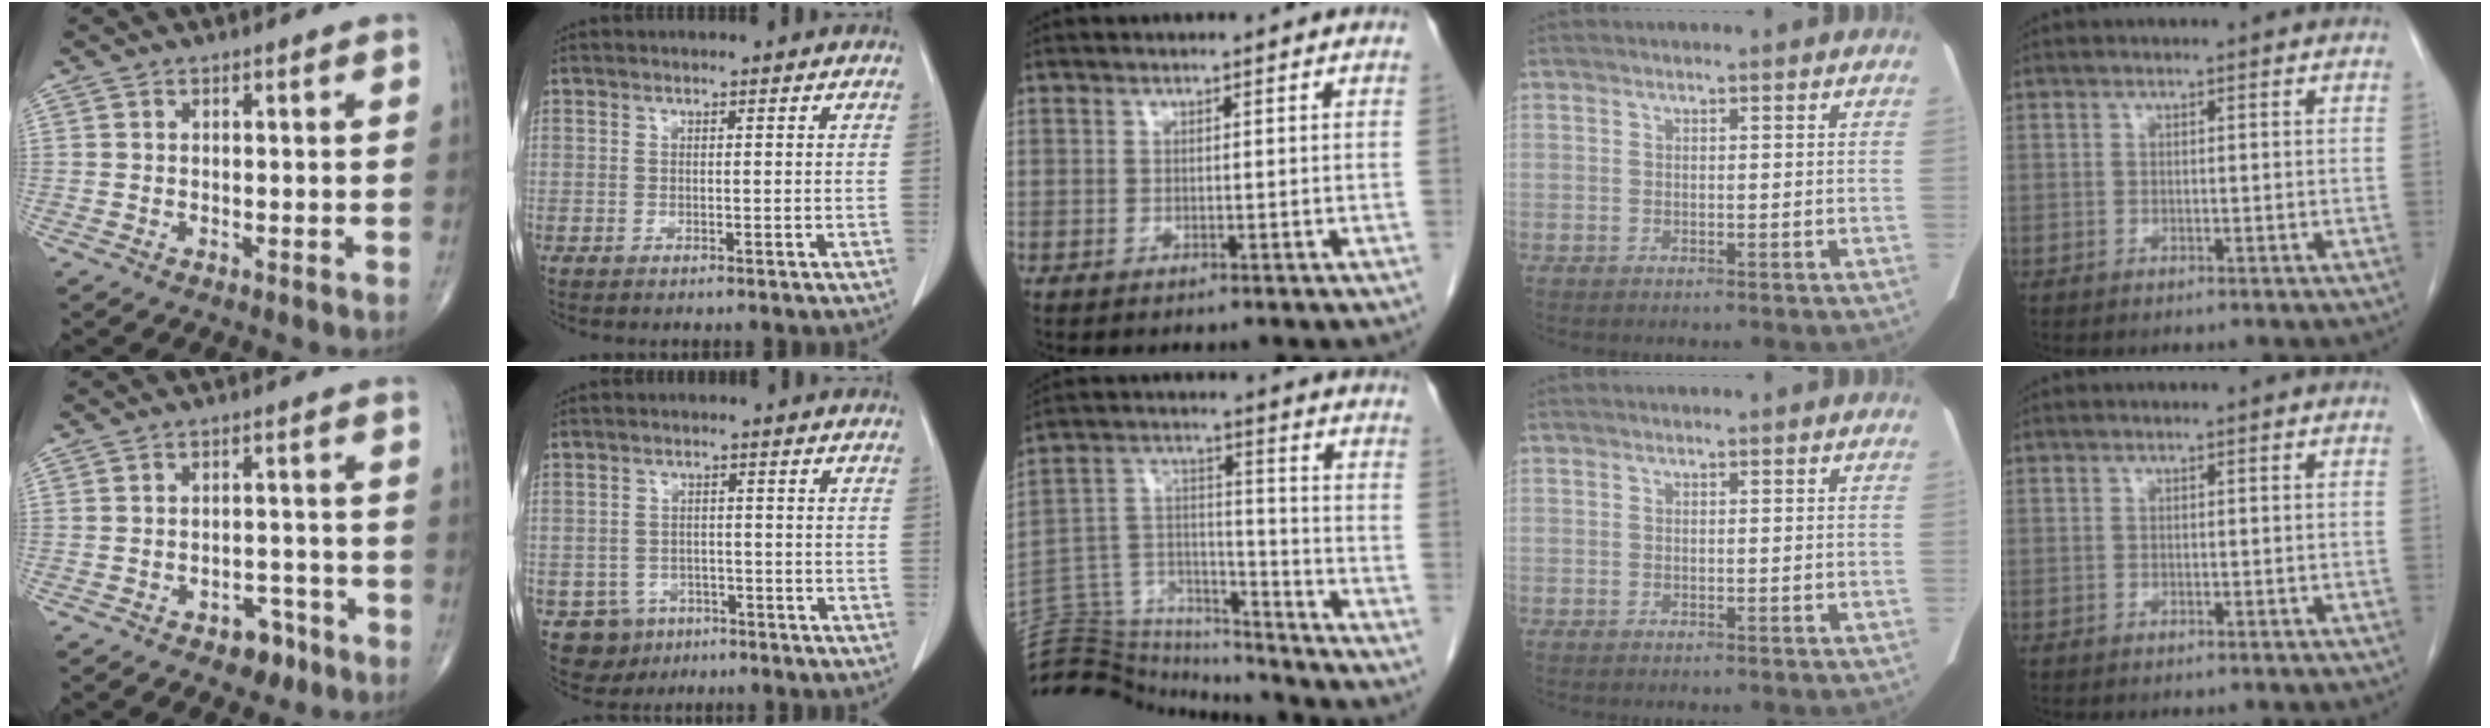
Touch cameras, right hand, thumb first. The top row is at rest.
{"thumb": {"total": 4.8, "force": [-3.1, 2.9, 2.3], "torque": [-0.009, 0.028, -0.041]}, "index": {"total": 5.7, "force": [-3.1, 4.7, 0.5], "torque": [-0.006, 0.009, -0.041]}, "middle": {"total": 18.5, "force": [-18.0, 3.1, 2.7], "torque": [-0.059, 0.049, -0.285]}}